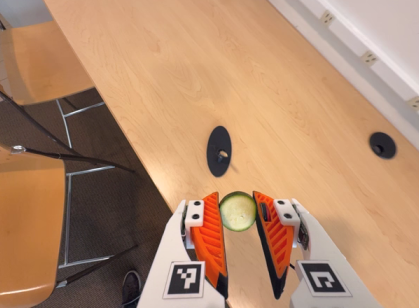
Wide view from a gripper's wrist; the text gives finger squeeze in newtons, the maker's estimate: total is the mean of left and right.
{"total": 9.2, "left": 9.0, "right": 9.4}